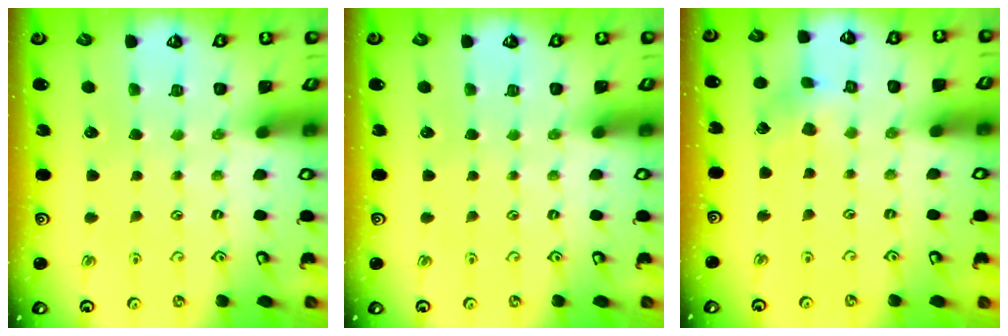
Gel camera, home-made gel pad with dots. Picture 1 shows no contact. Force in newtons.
{"total": 0.0}
{"total": 5.1, "press": 5.0, "slide": 0.2}